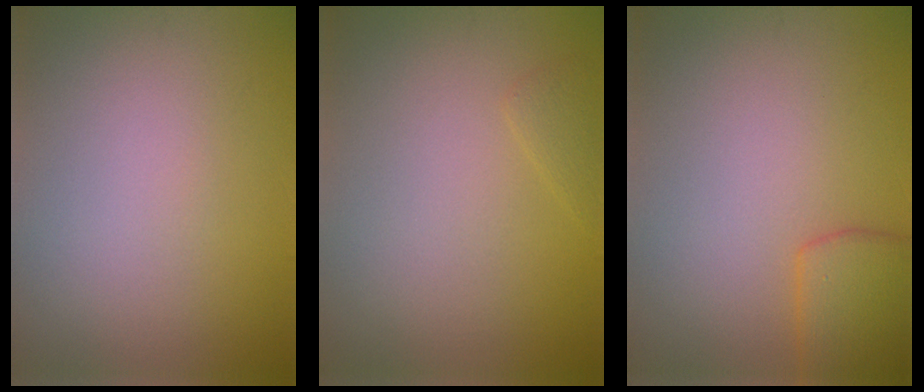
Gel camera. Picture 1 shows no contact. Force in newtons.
{"total": 0.9, "press": 0.9, "slide": 0.1}
{"total": 3.6, "press": 3.6, "slide": 0.1}